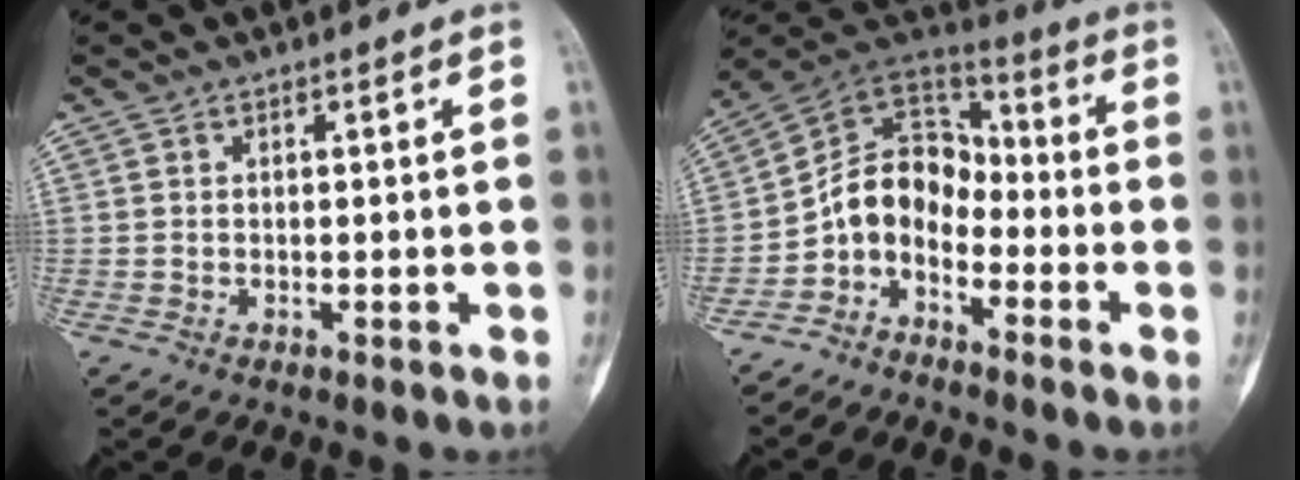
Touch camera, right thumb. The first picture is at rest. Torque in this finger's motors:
{"motor_torque": [0.13, 0.10, 0.16, -0.16, 0.08]}